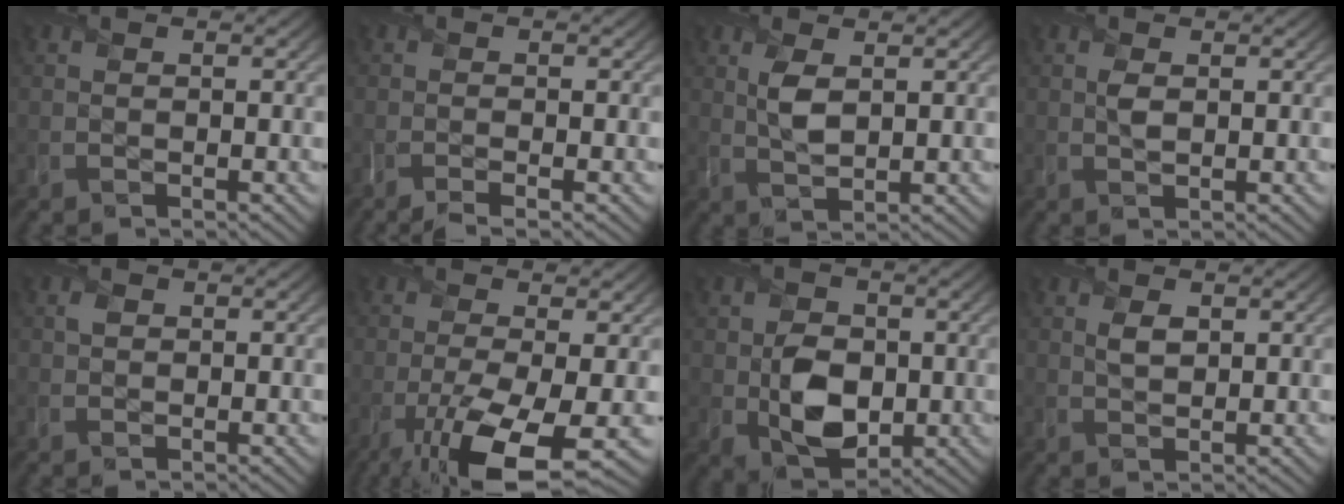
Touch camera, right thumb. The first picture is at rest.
{"total": 1.6, "force": [-1.2, 0.2, 1.0], "torque": [-0.015, -0.004, -0.033]}
{"total": 3.4, "force": [1.1, 1.7, 2.7], "torque": [-0.063, -0.003, 0.025]}
{"total": 1.4, "force": [0.4, 0.8, 1.1], "torque": [-0.025, -0.003, 0.008]}
{"total": 1.0, "force": [0.4, 0.8, 0.3], "torque": [-0.004, 0.001, 0.004]}
{"total": 10.3, "force": [-5.0, 2.5, 8.6], "torque": [-0.159, -0.021, -0.083]}
{"total": 6.8, "force": [-0.8, 5.1, 4.5], "torque": [-0.091, -0.013, -0.015]}
{"total": 2.0, "force": [0.9, 1.1, 1.4], "torque": [-0.033, -0.003, 0.018]}